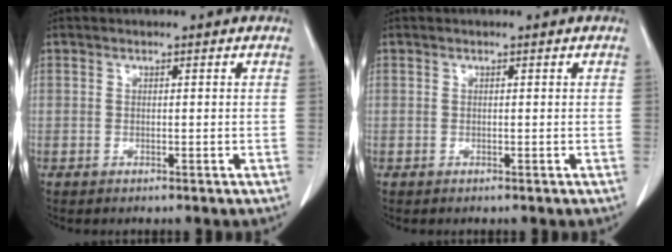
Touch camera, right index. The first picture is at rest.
{"total": 0.0}